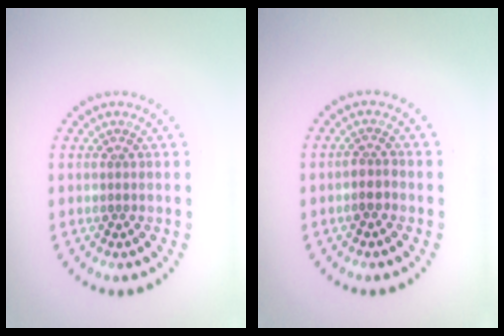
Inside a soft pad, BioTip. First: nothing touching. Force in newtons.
{"total": 1.5, "press": 1.3, "slide": 0.8}